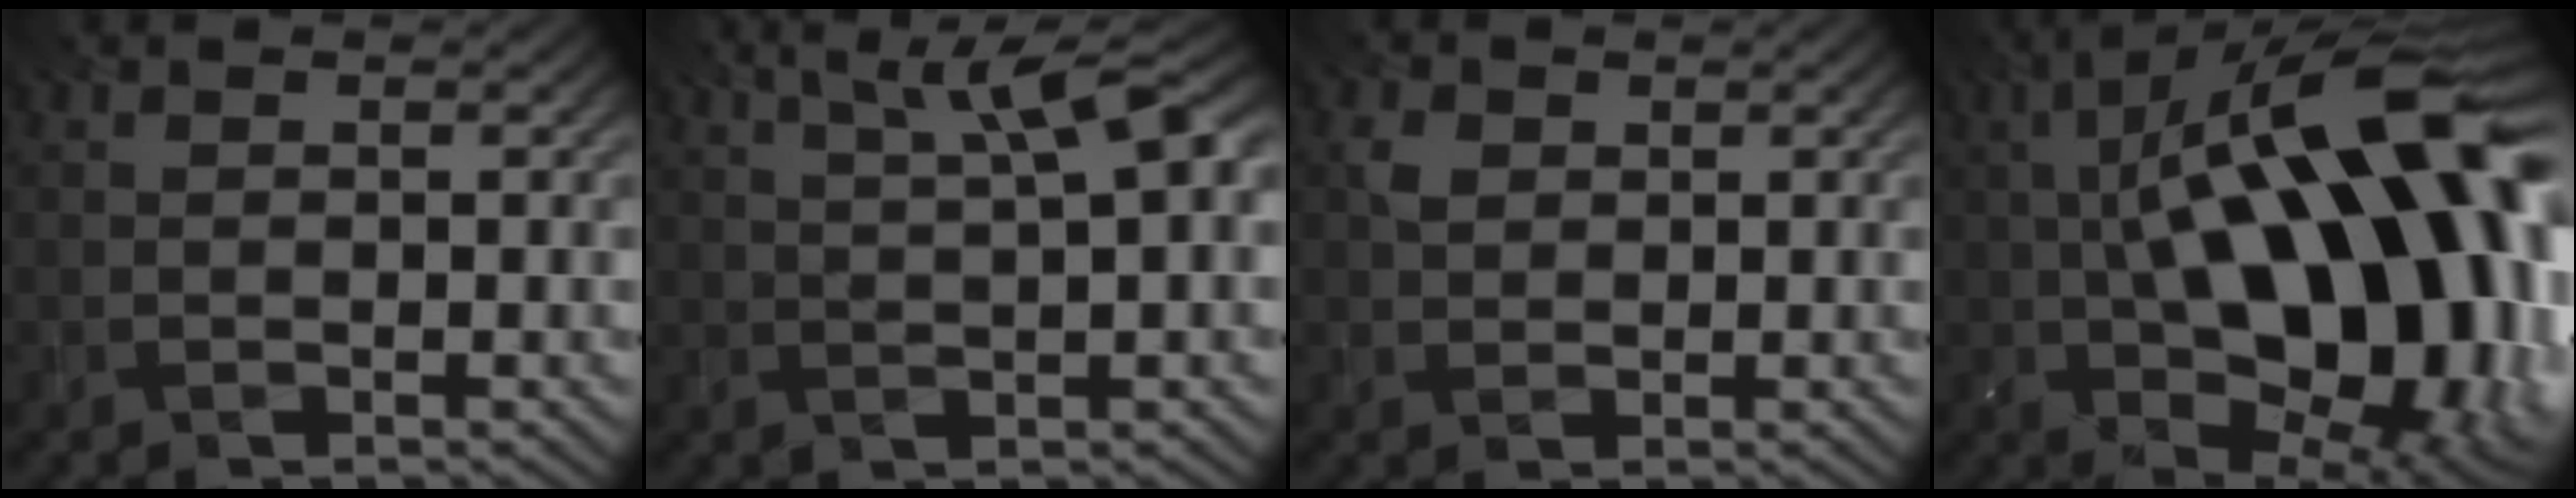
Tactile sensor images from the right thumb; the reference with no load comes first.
{"total": 7.4, "force": [3.1, 1.2, 6.5], "torque": [-0.111, 0.022, 0.059]}
{"total": 1.9, "force": [0.7, 1.4, 1.0], "torque": [-0.024, 0.004, 0.012]}
{"total": 21.0, "force": [0.7, 10.2, 18.4], "torque": [-0.281, 0.026, -0.011]}